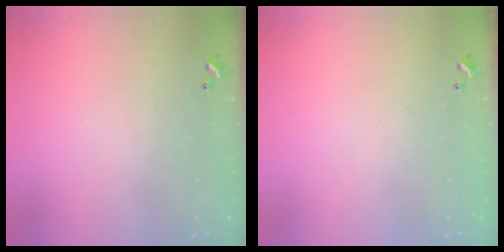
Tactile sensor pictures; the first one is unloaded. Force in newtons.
{"total": 0.0}